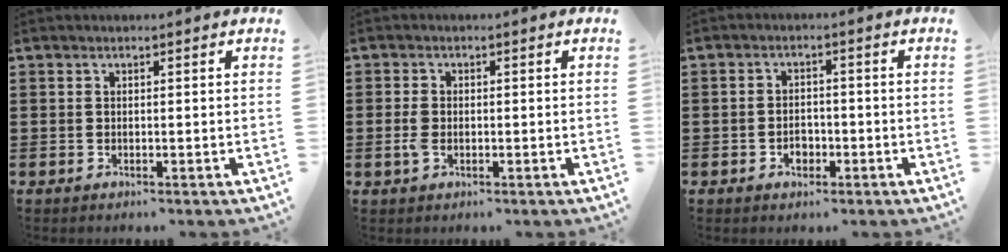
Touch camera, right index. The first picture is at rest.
{"total": 2.3, "force": [-0.6, 1.5, 1.6], "torque": [-0.046, -0.003, -0.016]}
{"total": 2.5, "force": [-1.1, 1.7, 1.4], "torque": [-0.028, 0.001, -0.022]}